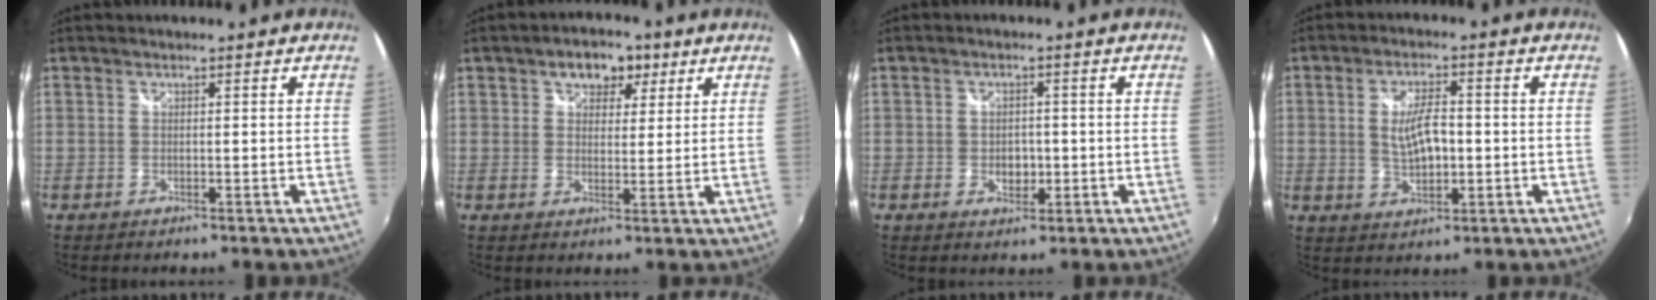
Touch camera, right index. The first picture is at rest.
{"total": 6.6, "force": [3.4, 4.4, 3.5], "torque": [-0.051, 0.016, 0.048]}
{"total": 3.4, "force": [-0.7, 2.6, 2.1], "torque": [-0.035, 0.000, -0.009]}
{"total": 6.8, "force": [-0.1, 2.9, 6.1], "torque": [-0.115, 0.001, 0.004]}